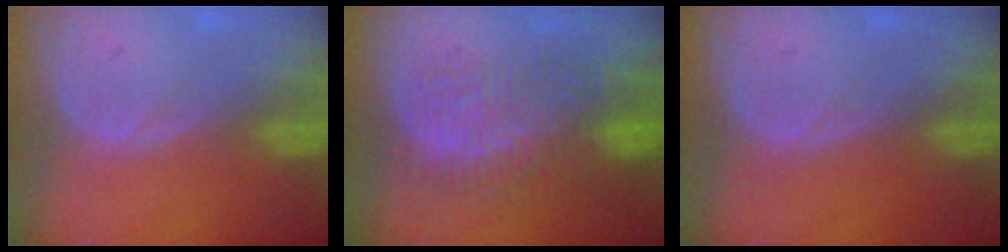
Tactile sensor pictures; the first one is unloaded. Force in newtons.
{"total": 10.0, "press": 9.3, "slide": 3.8}
{"total": 0.0}